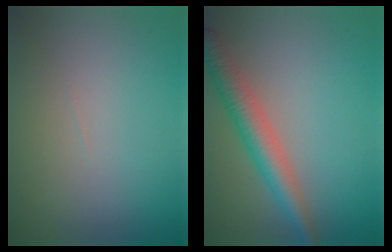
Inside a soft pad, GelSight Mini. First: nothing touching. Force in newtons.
{"total": 4.4, "press": 4.4, "slide": 0.1}